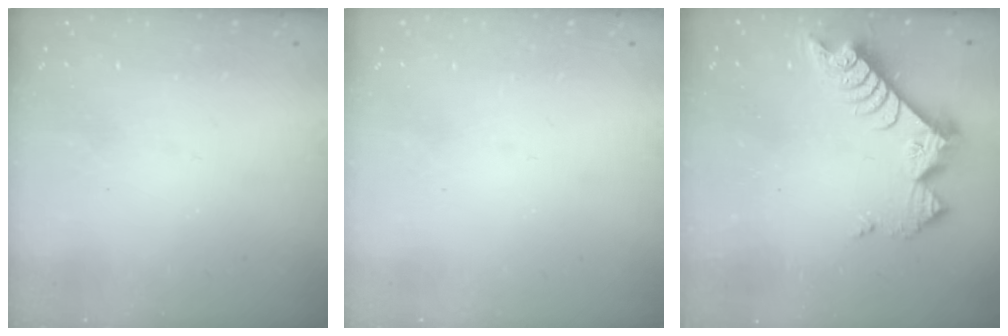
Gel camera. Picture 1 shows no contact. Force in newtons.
{"total": 0.0}
{"total": 9.4, "press": 9.4, "slide": 0.7}